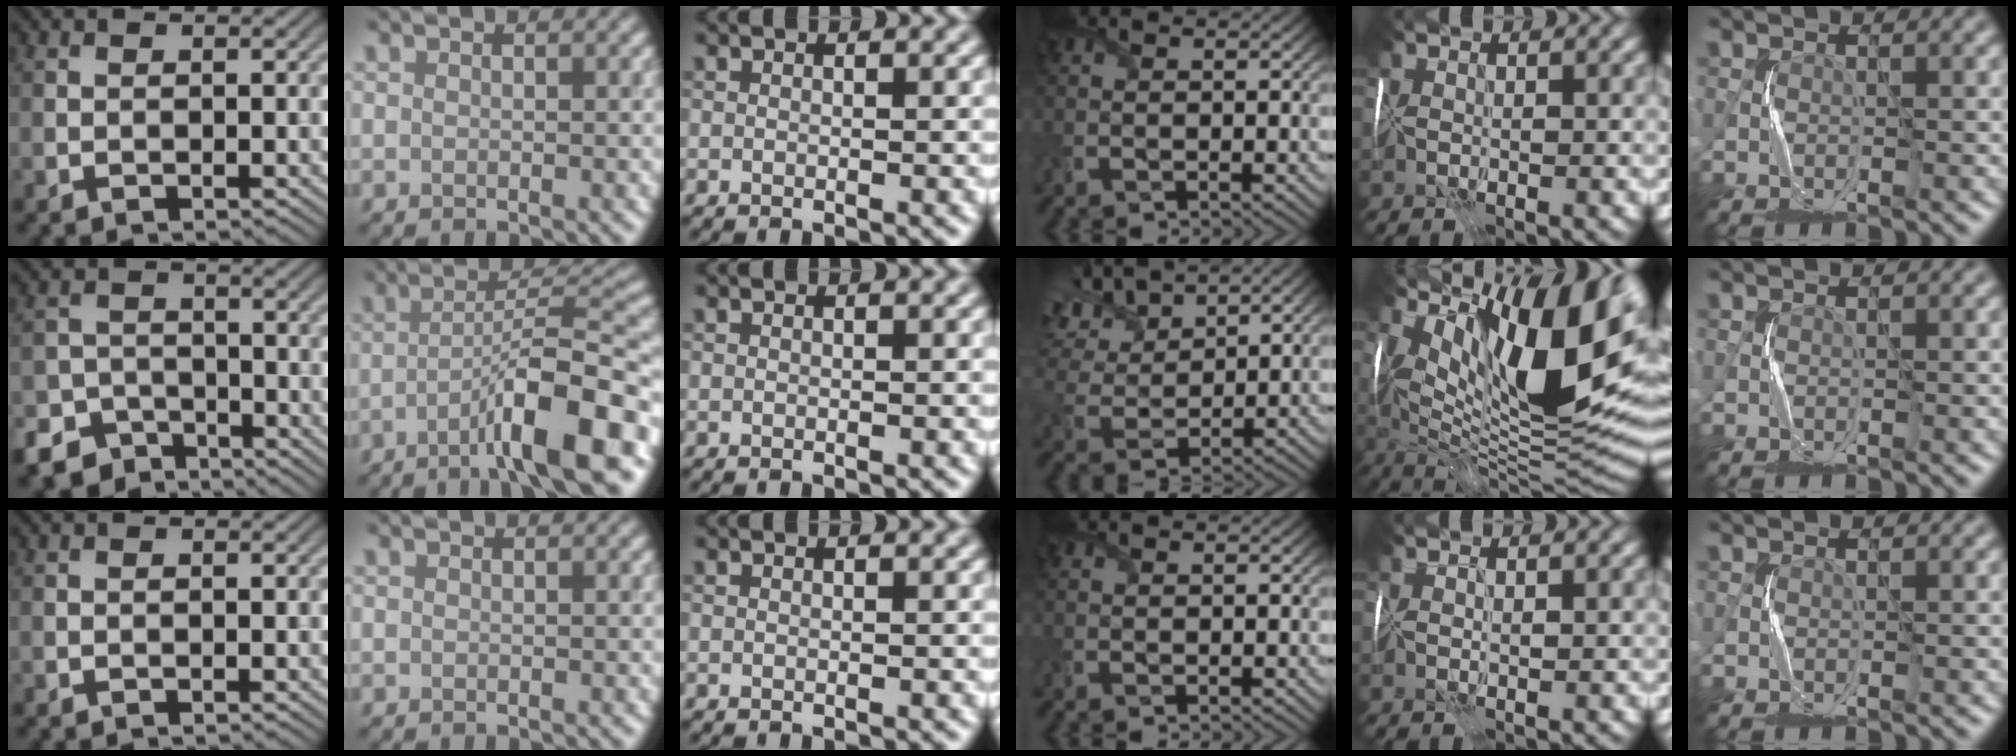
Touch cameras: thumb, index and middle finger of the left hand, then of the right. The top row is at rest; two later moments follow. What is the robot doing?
{"motion": "fold", "object": "tissue"}